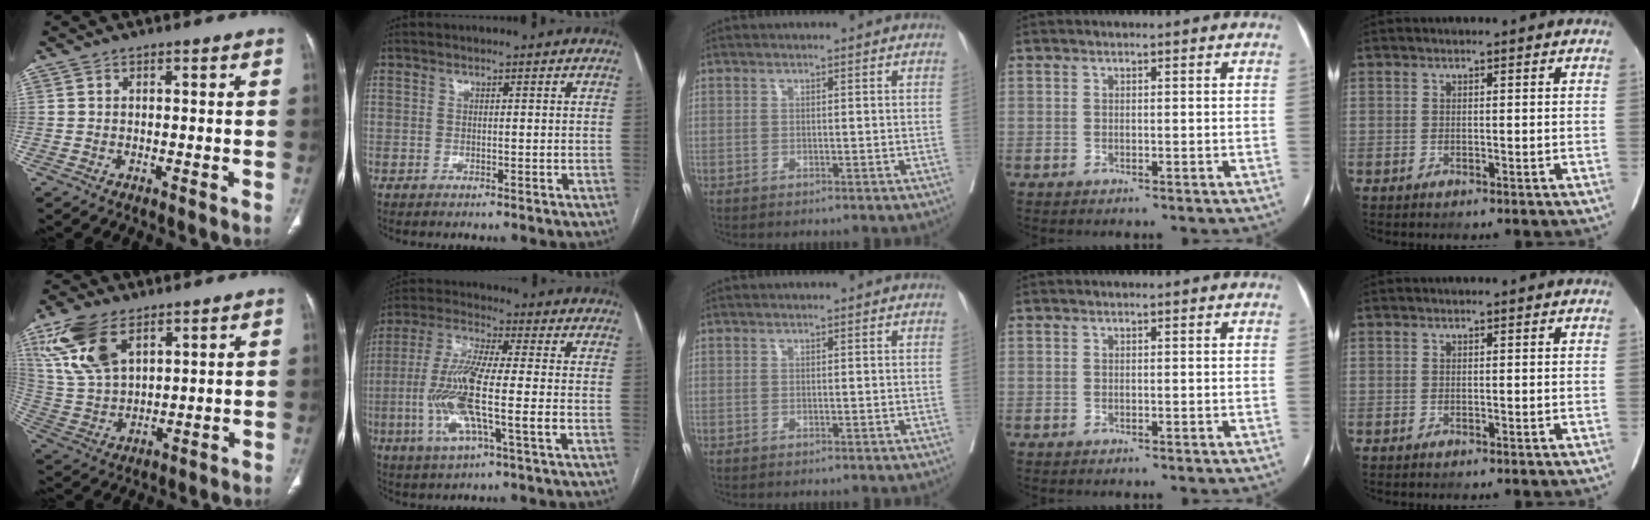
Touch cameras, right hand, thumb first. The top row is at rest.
{"thumb": {"total": 13.4, "force": [7.1, 7.1, 8.8], "torque": [-0.174, -0.016, 0.150]}, "index": {"total": 13.8, "force": [-2.7, 1.5, 13.5], "torque": [-0.281, -0.005, -0.054]}}